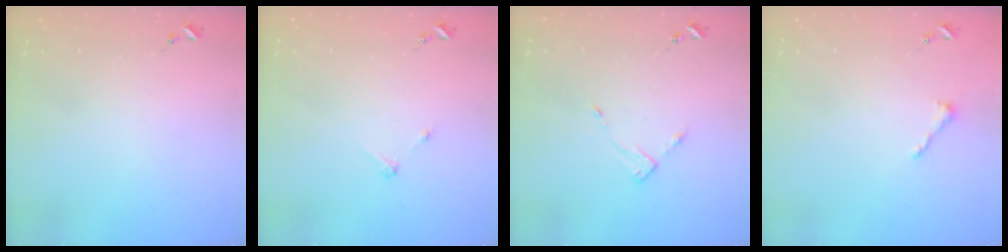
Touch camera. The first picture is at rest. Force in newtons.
{"total": 2.7, "press": 2.7, "slide": 0.3}
{"total": 4.1, "press": 4.1, "slide": 0.4}
{"total": 3.9, "press": 3.9, "slide": 0.3}